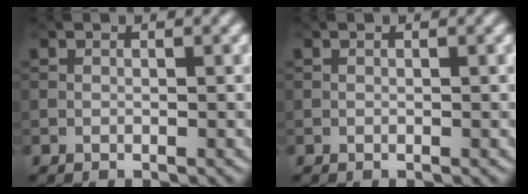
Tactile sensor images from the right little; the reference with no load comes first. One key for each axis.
{"total": 0.0}